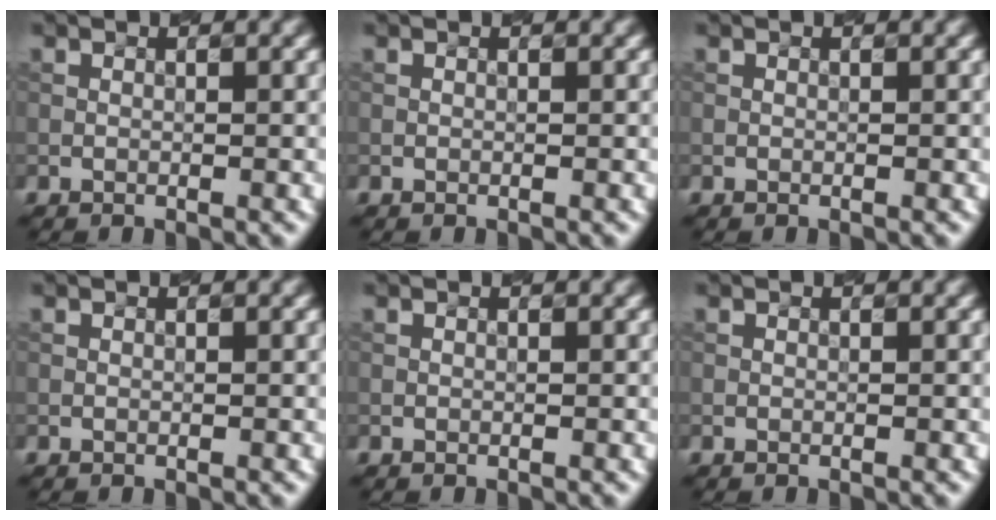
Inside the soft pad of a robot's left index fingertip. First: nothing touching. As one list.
[{"total": 0.0}, {"total": 0.0}, {"total": 0.0}, {"total": 0.0}, {"total": 0.0}]